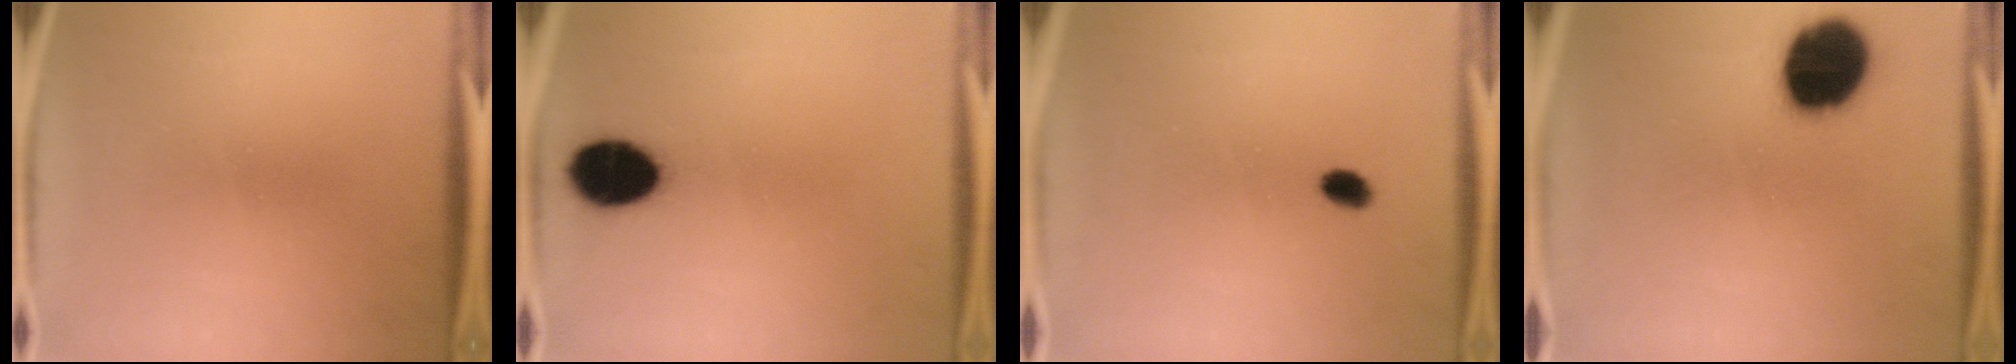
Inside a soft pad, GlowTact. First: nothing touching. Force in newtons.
{"total": 11.5}
{"total": 2.4}
{"total": 19.6}